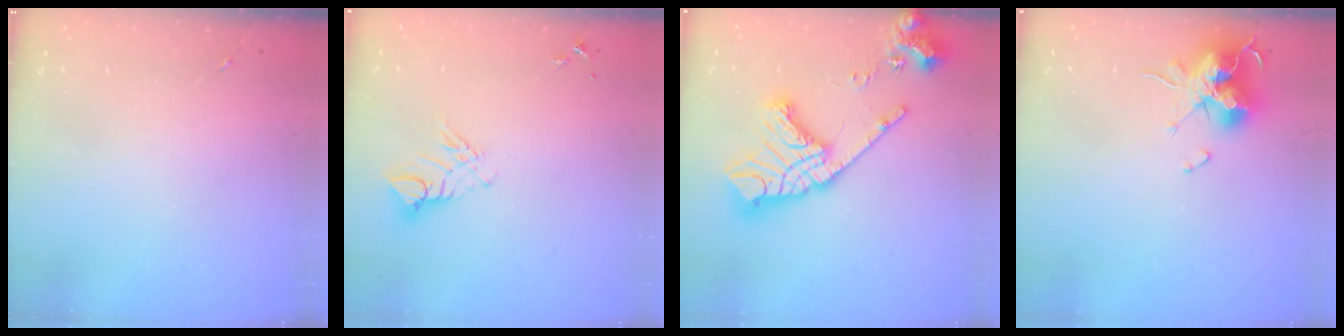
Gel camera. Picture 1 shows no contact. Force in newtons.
{"total": 8.2, "press": 8.2, "slide": 0.9}
{"total": 24.0, "press": 23.8, "slide": 3.0}
{"total": 14.9, "press": 14.9, "slide": 0.9}